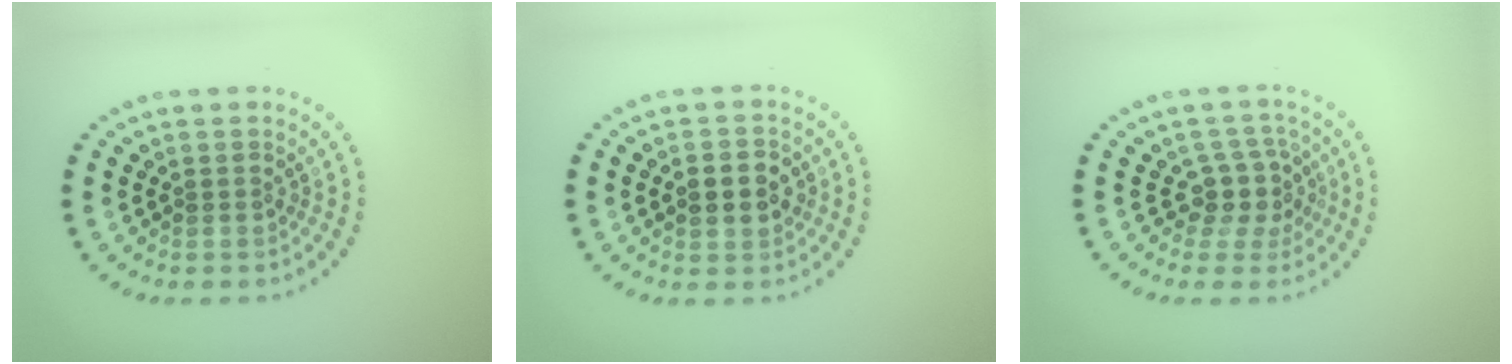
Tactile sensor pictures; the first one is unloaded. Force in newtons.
{"total": 2.8, "press": 2.8, "slide": 0.1}
{"total": 3.0, "press": 2.2, "slide": 2.0}